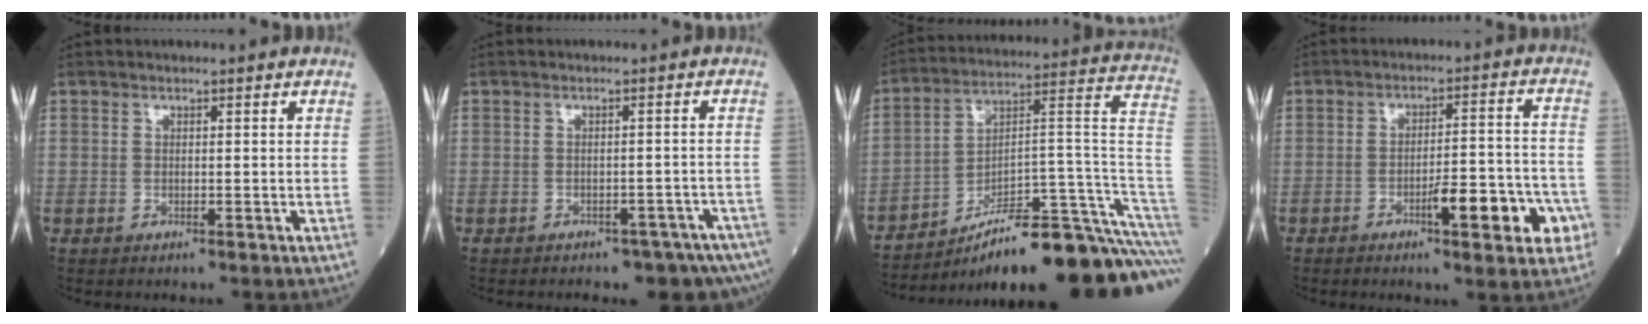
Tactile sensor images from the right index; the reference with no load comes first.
{"total": 7.9, "force": [-6.4, 2.7, 3.7], "torque": [-0.033, 0.009, -0.070]}
{"total": 24.7, "force": [-19.3, 0.7, 15.4], "torque": [-0.116, 0.040, -0.285]}
{"total": 10.6, "force": [-4.5, 2.2, 9.3], "torque": [-0.122, 0.016, -0.056]}